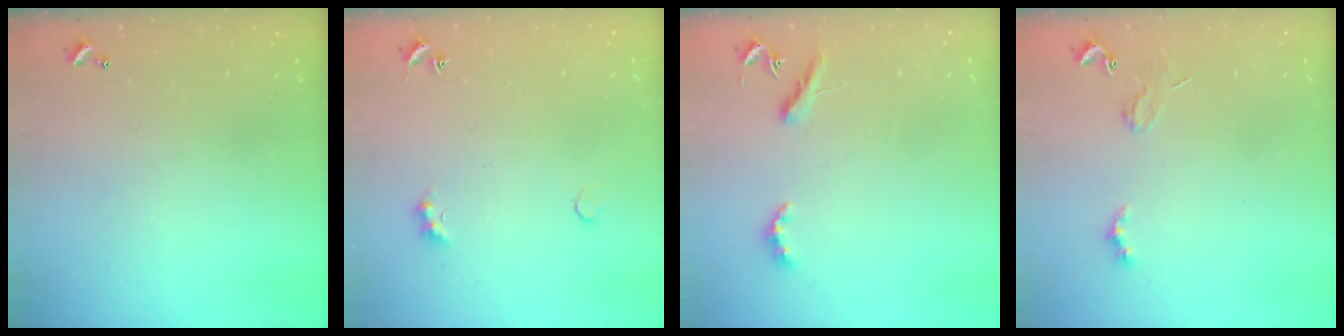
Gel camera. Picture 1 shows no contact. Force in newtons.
{"total": 1.9, "press": 1.9, "slide": 0.5}
{"total": 3.1, "press": 3.0, "slide": 0.6}
{"total": 2.0, "press": 1.9, "slide": 0.4}